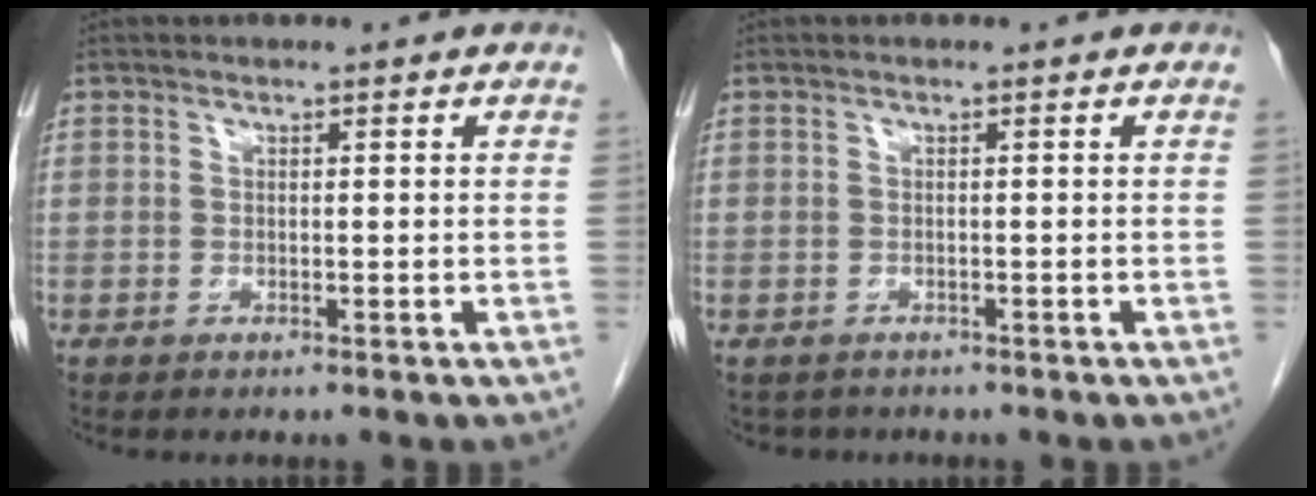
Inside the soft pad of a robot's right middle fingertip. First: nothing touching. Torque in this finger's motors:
{"motor_torque": [-0.69, -0.34, -0.17, -0.03]}